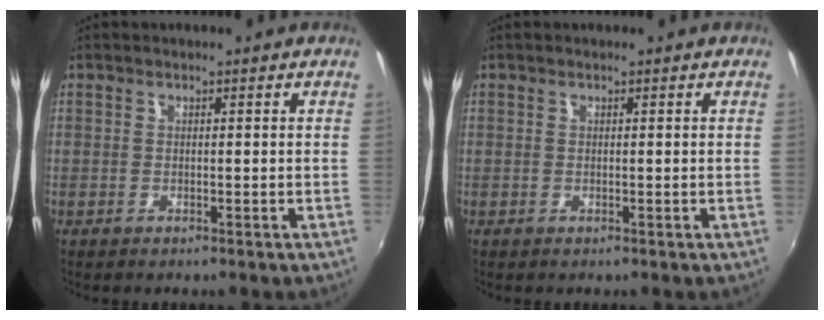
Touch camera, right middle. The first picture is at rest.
{"total": 0.0}